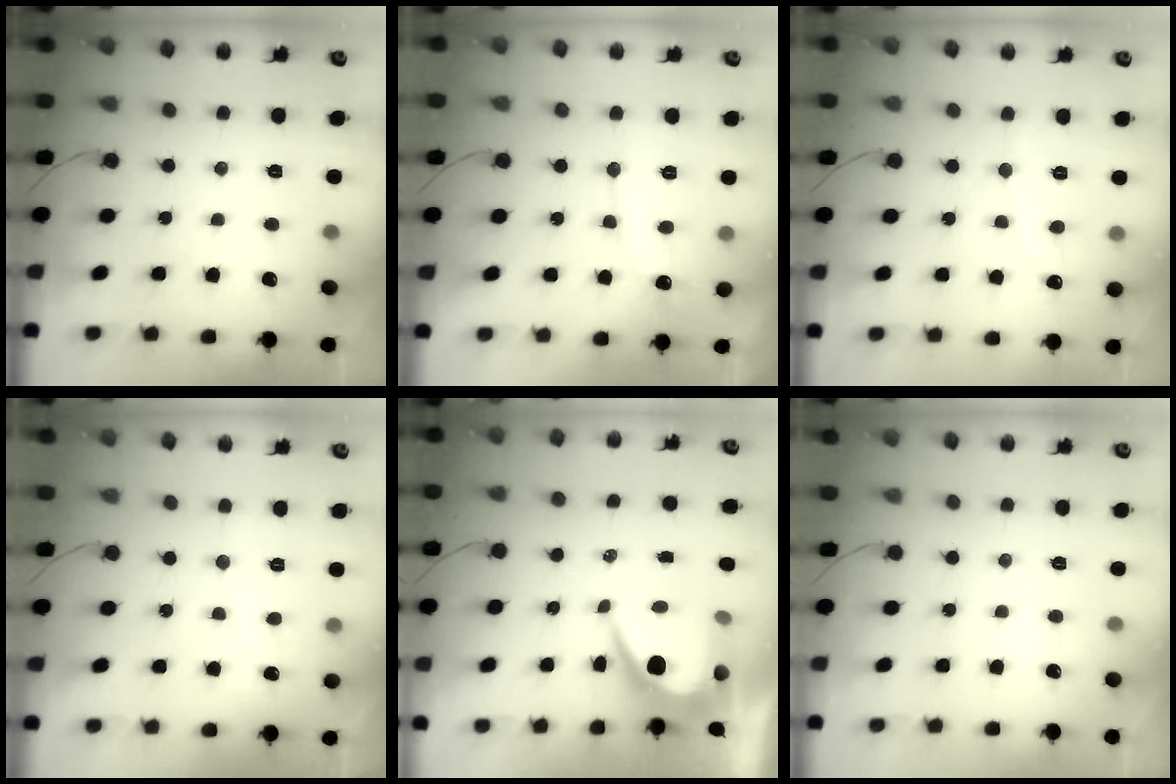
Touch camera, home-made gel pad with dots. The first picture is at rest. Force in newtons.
{"total": 7.6, "press": 7.6, "slide": 0.6}
{"total": 1.7, "press": 1.7, "slide": 0.1}
{"total": 2.5, "press": 2.5, "slide": 0.2}
{"total": 9.9, "press": 9.8, "slide": 1.0}
{"total": 0.0}